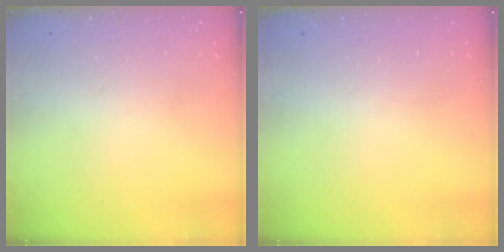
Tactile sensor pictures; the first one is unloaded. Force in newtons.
{"total": 0.0}